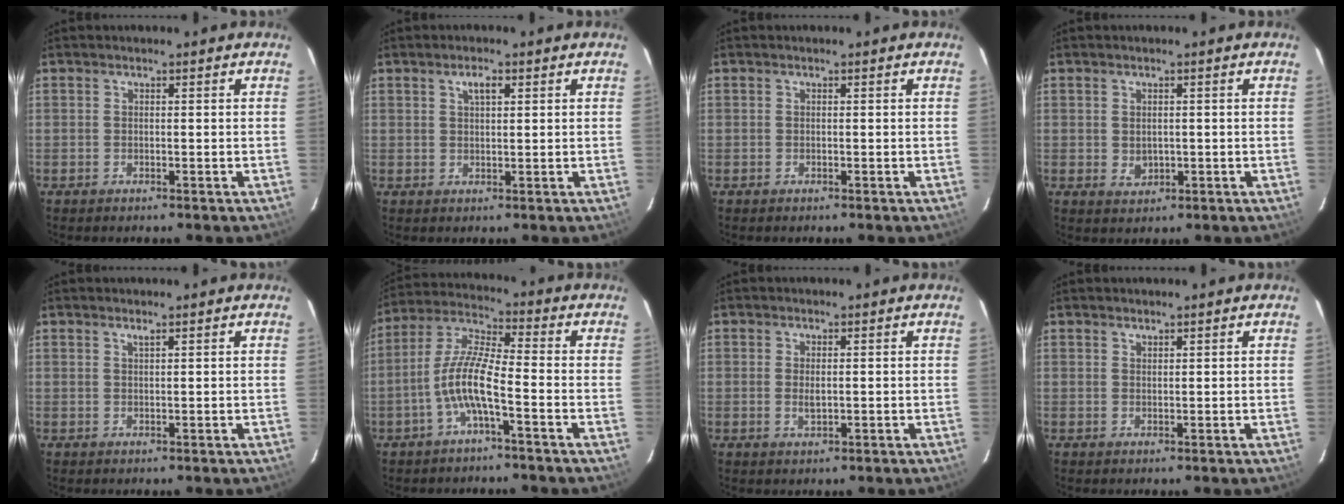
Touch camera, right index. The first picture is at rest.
{"total": 2.5, "force": [1.2, 1.0, 1.9], "torque": [-0.034, 0.007, 0.021]}
{"total": 0.0}
{"total": 2.4, "force": [0.1, 1.9, 1.4], "torque": [-0.023, 0.000, 0.008]}
{"total": 0.7, "force": [0.6, 0.0, 0.4], "torque": [-0.006, 0.001, 0.010]}
{"total": 8.6, "force": [-3.4, 1.0, 7.8], "torque": [-0.177, 0.011, -0.068]}
{"total": 2.1, "force": [0.1, 0.9, 1.9], "torque": [-0.036, -0.002, 0.004]}
{"total": 0.8, "force": [0.8, 0.2, 0.1], "torque": [-0.003, 0.002, 0.015]}